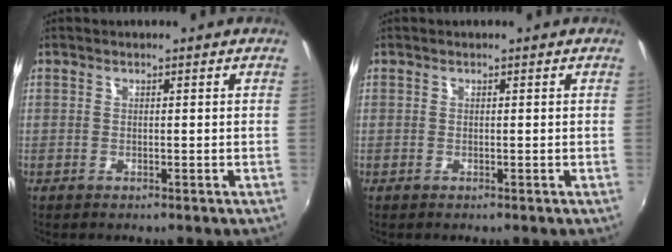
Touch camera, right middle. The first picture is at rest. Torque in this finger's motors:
{"motor_torque": [0.00, 0.00, -0.01, 0.00]}